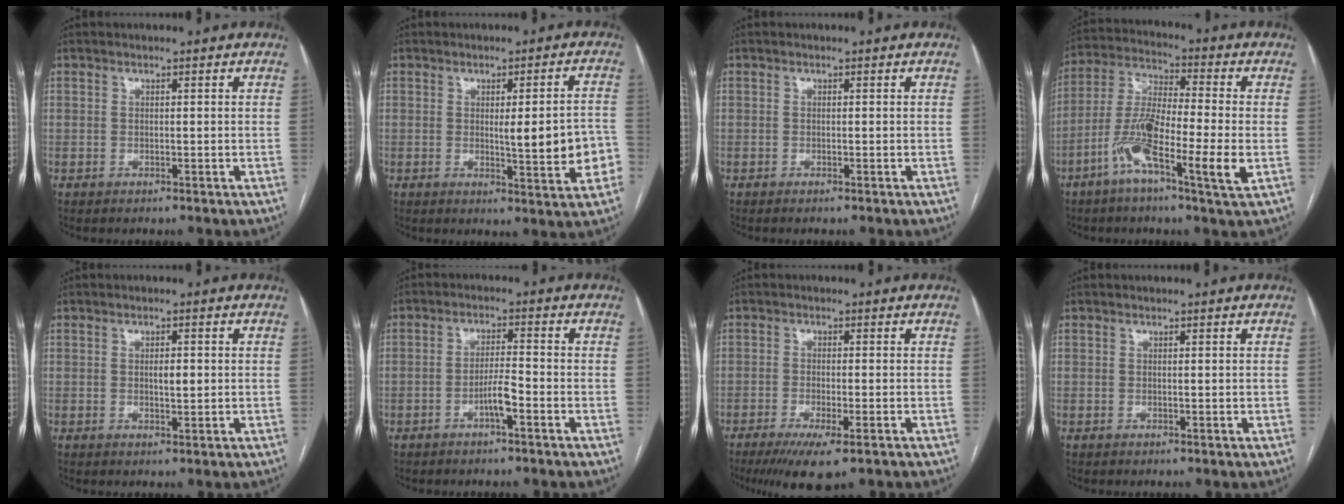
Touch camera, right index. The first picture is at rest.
{"total": 9.1, "force": [-1.4, 1.6, 8.8], "torque": [-0.104, 0.004, -0.014]}
{"total": 0.0}
{"total": 13.0, "force": [-4.7, 1.0, 12.1], "torque": [-0.240, -0.006, -0.094]}
{"total": 2.3, "force": [0.2, 0.7, 2.2], "torque": [-0.036, 0.000, 0.003]}
{"total": 3.7, "force": [-1.9, 0.2, 3.2], "torque": [-0.059, 0.003, -0.034]}
{"total": 6.8, "force": [-4.2, 0.9, 5.2], "torque": [-0.085, -0.018, -0.066]}
{"total": 0.0}